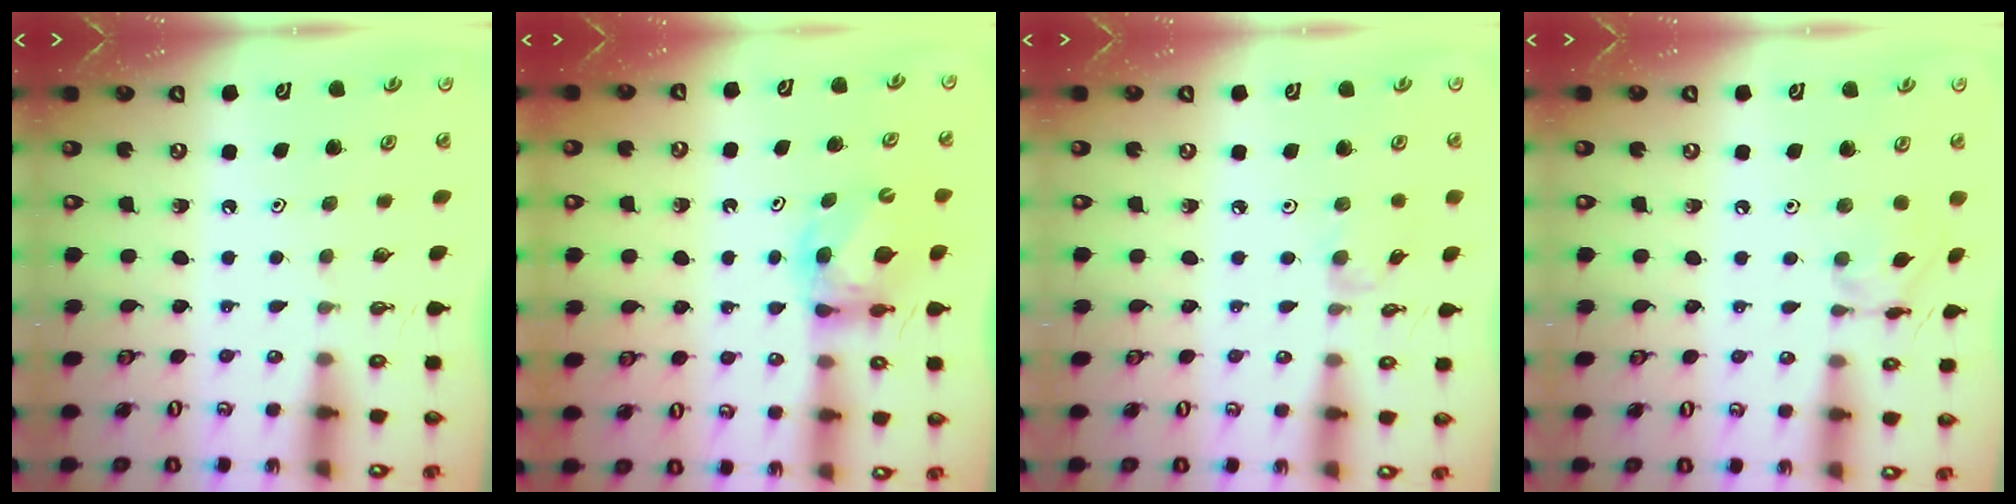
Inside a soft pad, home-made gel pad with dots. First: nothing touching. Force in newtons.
{"total": 6.3, "press": 6.3, "slide": 0.7}
{"total": 1.6, "press": 1.5, "slide": 0.4}
{"total": 5.3, "press": 5.3, "slide": 0.2}